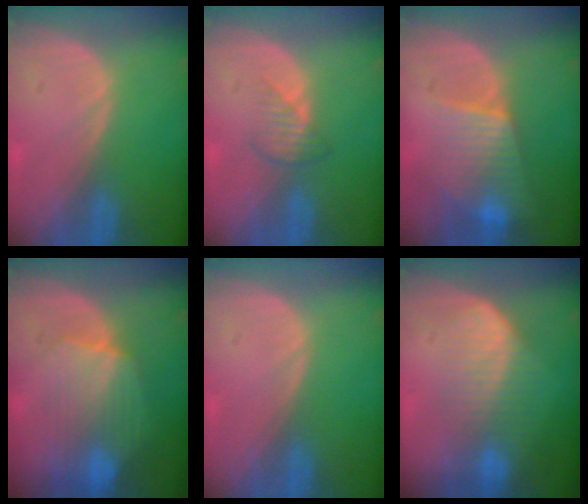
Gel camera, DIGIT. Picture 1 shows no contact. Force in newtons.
{"total": 2.7, "press": 2.6, "slide": 0.6}
{"total": 7.1, "press": 6.8, "slide": 1.9}
{"total": 8.4, "press": 8.0, "slide": 2.7}
{"total": 0.0}
{"total": 6.8, "press": 6.6, "slide": 1.4}